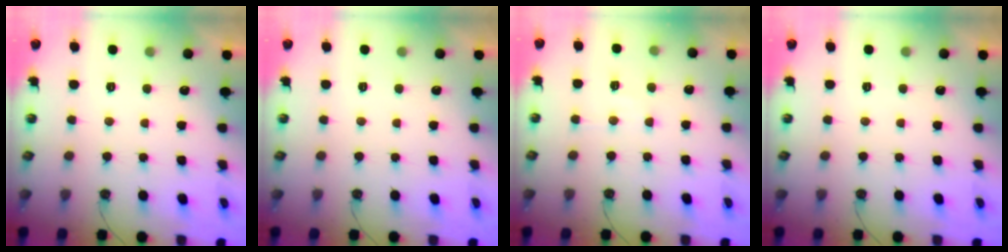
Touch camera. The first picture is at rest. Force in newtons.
{"total": 0.0}
{"total": 7.1, "press": 7.1, "slide": 0.6}
{"total": 0.0}